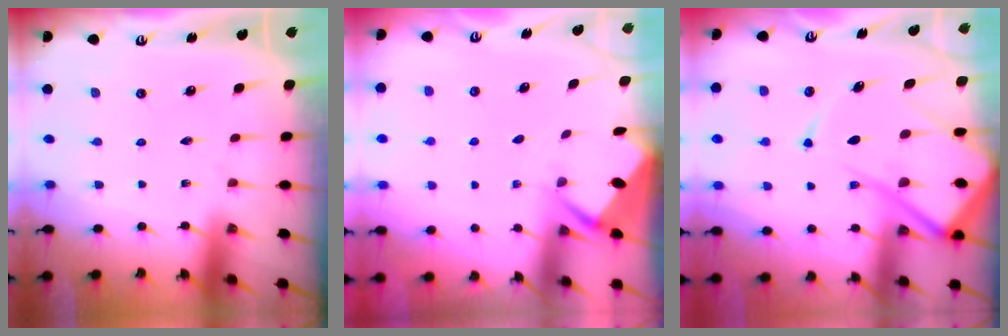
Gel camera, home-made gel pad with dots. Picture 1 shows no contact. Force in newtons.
{"total": 2.6, "press": 2.6, "slide": 0.4}
{"total": 17.1, "press": 17.0, "slide": 1.8}